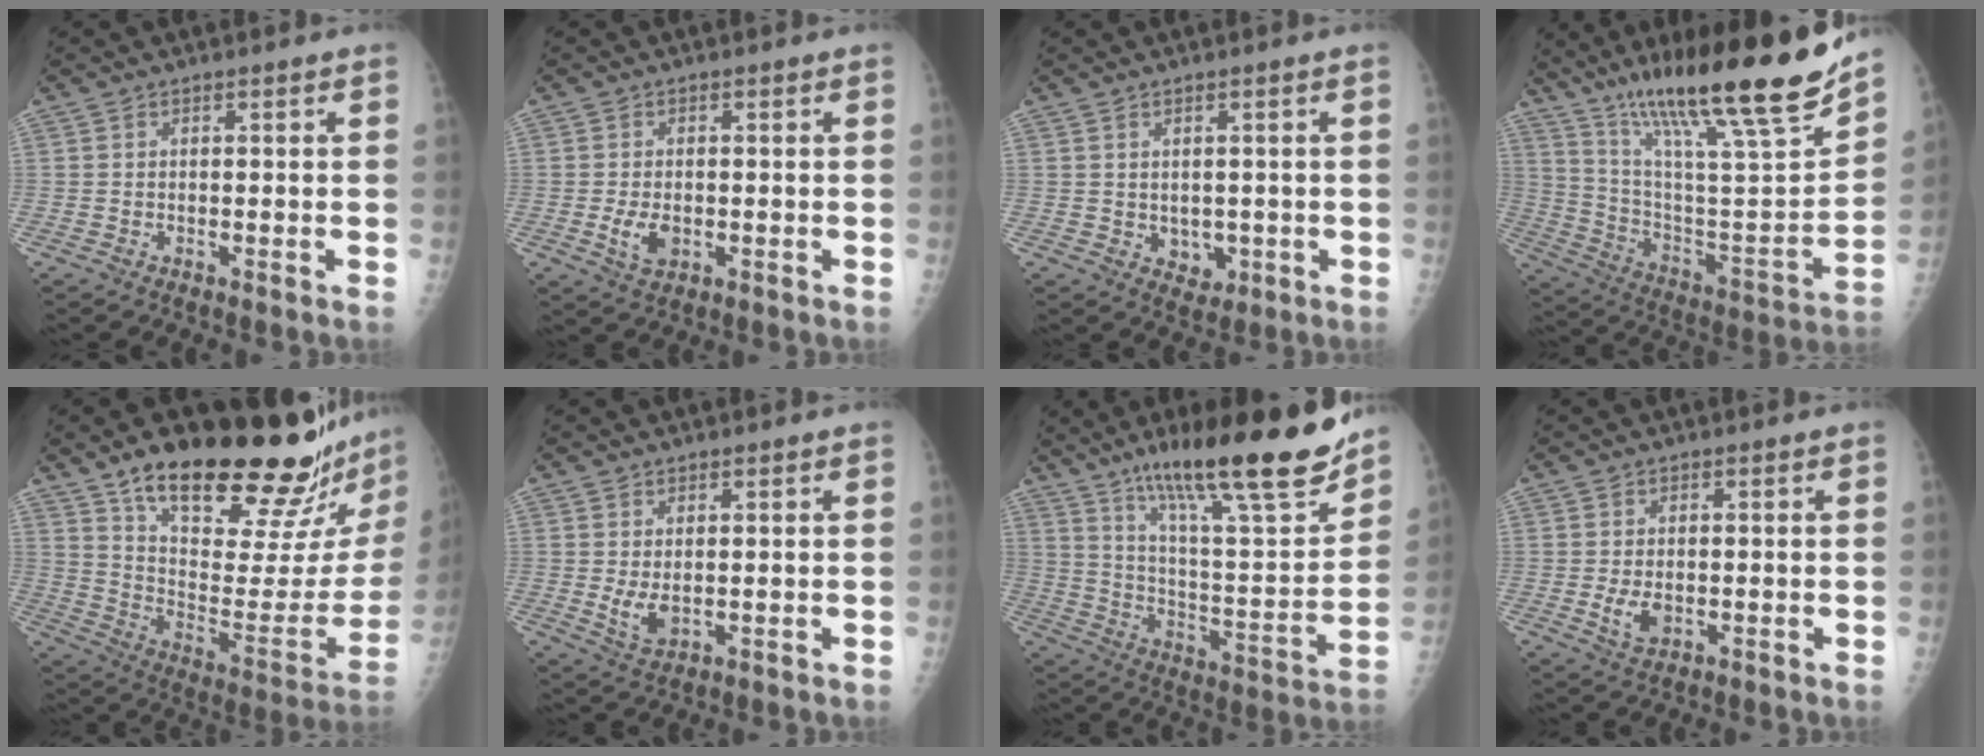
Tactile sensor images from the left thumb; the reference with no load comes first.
{"total": 4.1, "force": [-0.8, 2.7, 3.0], "torque": [-0.054, -0.004, -0.008]}
{"total": 3.3, "force": [-0.1, 2.7, 1.8], "torque": [-0.011, -0.005, 0.011]}
{"total": 29.4, "force": [20.8, 3.6, 20.4], "torque": [-0.312, -0.068, 0.346]}
{"total": 29.8, "force": [22.6, 7.3, 18.0], "torque": [-0.235, -0.111, 0.338]}
{"total": 3.8, "force": [0.4, 2.4, 2.9], "torque": [-0.049, -0.013, 0.016]}
{"total": 25.9, "force": [17.9, 4.9, 18.1], "torque": [-0.261, -0.067, 0.293]}
{"total": 3.7, "force": [-0.6, 2.4, 2.8], "torque": [-0.050, -0.006, -0.003]}